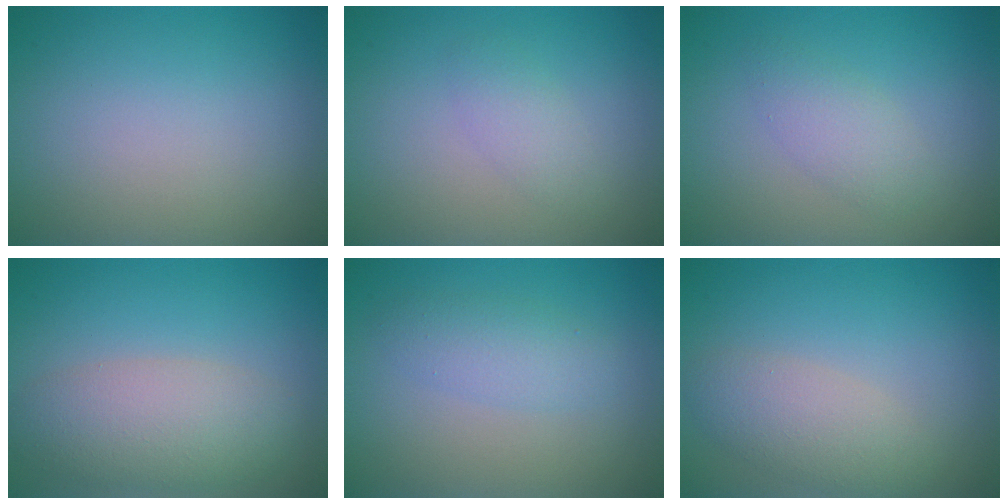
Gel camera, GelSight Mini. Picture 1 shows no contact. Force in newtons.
{"total": 1.6, "press": 1.6, "slide": 0.1}
{"total": 2.1, "press": 2.1, "slide": 0.0}
{"total": 5.0, "press": 5.0, "slide": 0.3}
{"total": 2.3, "press": 2.3, "slide": 0.1}
{"total": 3.2, "press": 3.1, "slide": 0.3}